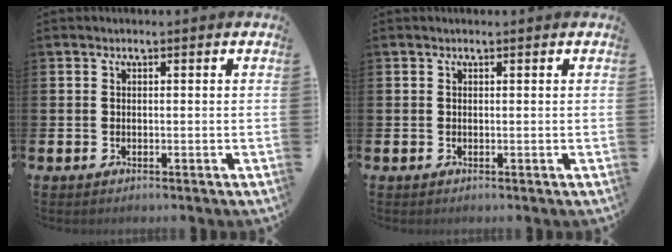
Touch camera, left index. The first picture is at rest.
{"total": 0.0}